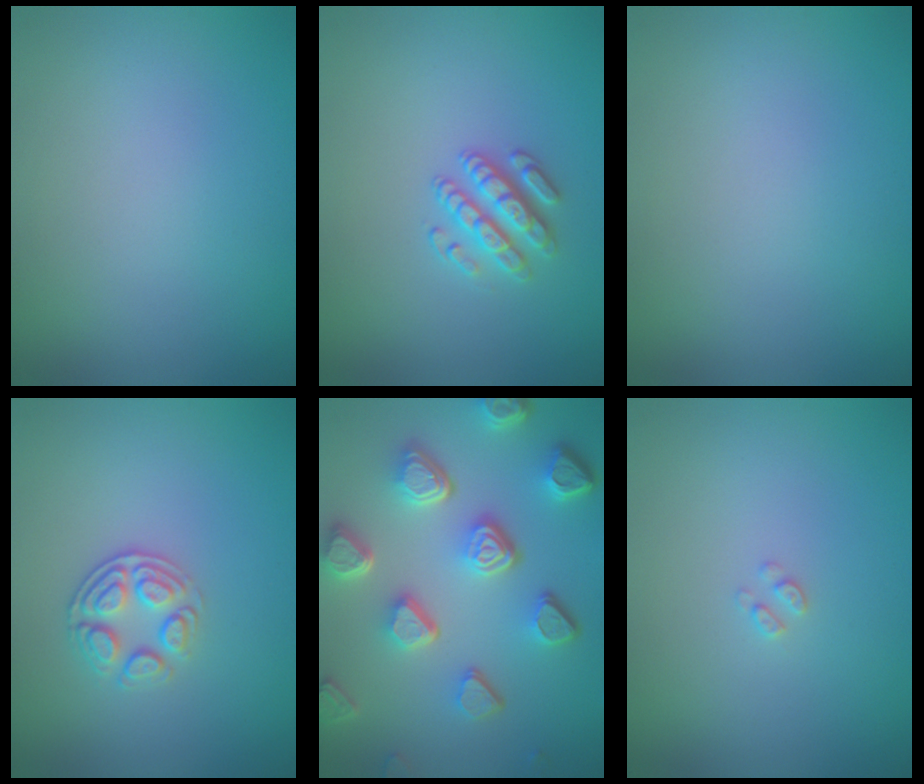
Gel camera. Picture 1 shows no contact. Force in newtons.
{"total": 2.7, "press": 2.5, "slide": 1.0}
{"total": 0.0}
{"total": 2.6, "press": 2.5, "slide": 0.9}
{"total": 7.6, "press": 5.7, "slide": 5.1}
{"total": 0.7, "press": 0.6, "slide": 0.1}